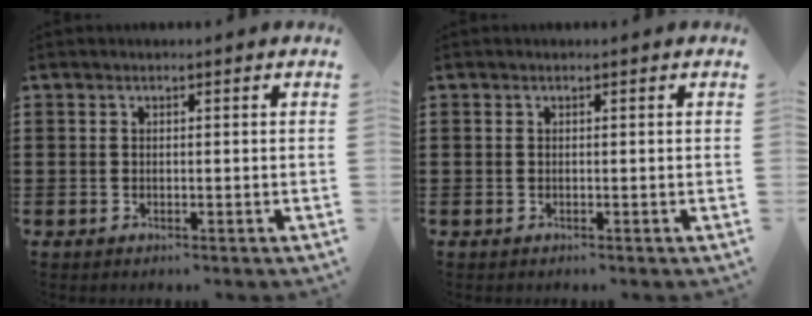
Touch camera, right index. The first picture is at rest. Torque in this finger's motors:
{"motor_torque": [0.07, 0.05, 0.06, 0.00]}